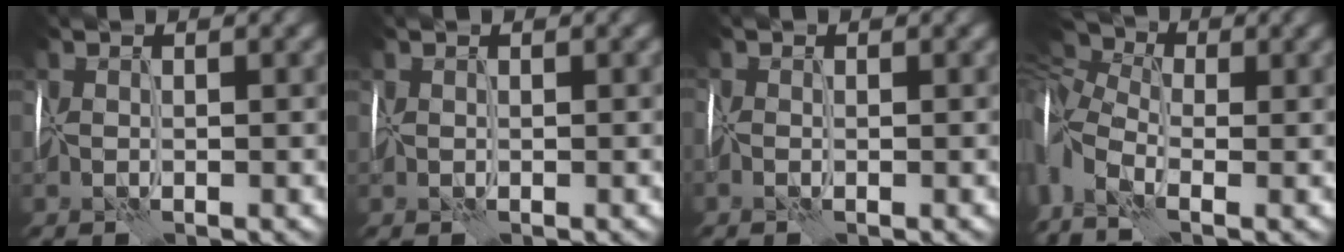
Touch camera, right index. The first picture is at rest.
{"total": 0.0}
{"total": 0.6, "force": [-0.4, 0.3, 0.2], "torque": [-0.003, -0.004, -0.009]}
{"total": 9.6, "force": [-2.1, 5.3, 7.8], "torque": [-0.177, -0.011, -0.051]}